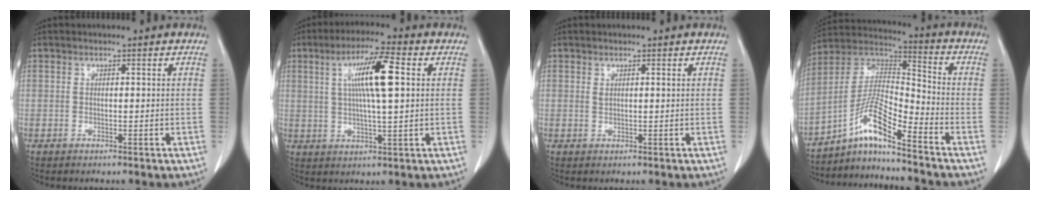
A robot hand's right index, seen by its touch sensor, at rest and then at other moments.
{"total": 9.8, "force": [2.4, 0.8, 9.5], "torque": [-0.175, 0.009, 0.041]}
{"total": 0.6, "force": [0.4, 0.1, 0.5], "torque": [-0.015, -0.001, 0.010]}
{"total": 10.2, "force": [-7.2, 0.2, 7.2], "torque": [-0.151, 0.014, -0.134]}